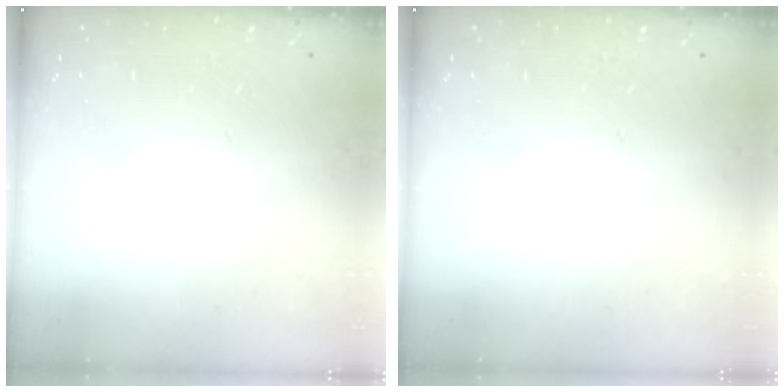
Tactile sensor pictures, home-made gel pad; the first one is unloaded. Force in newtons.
{"total": 0.0}